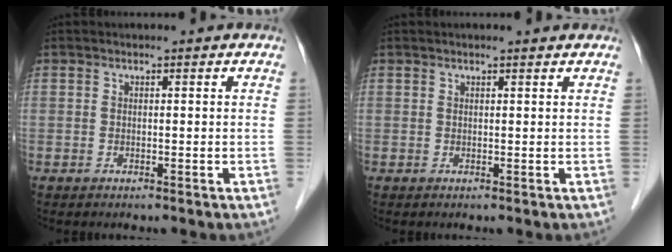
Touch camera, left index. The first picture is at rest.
{"total": 1.4, "force": [1.3, -0.1, 0.6], "torque": [-0.011, 0.009, 0.022]}